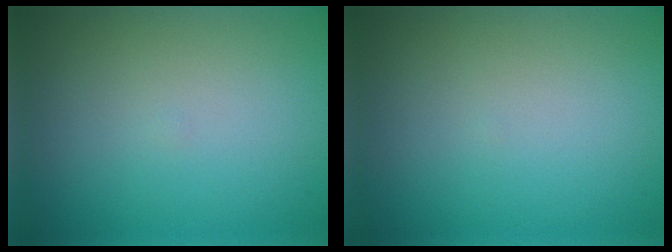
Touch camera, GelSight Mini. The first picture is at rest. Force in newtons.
{"total": 0.0}